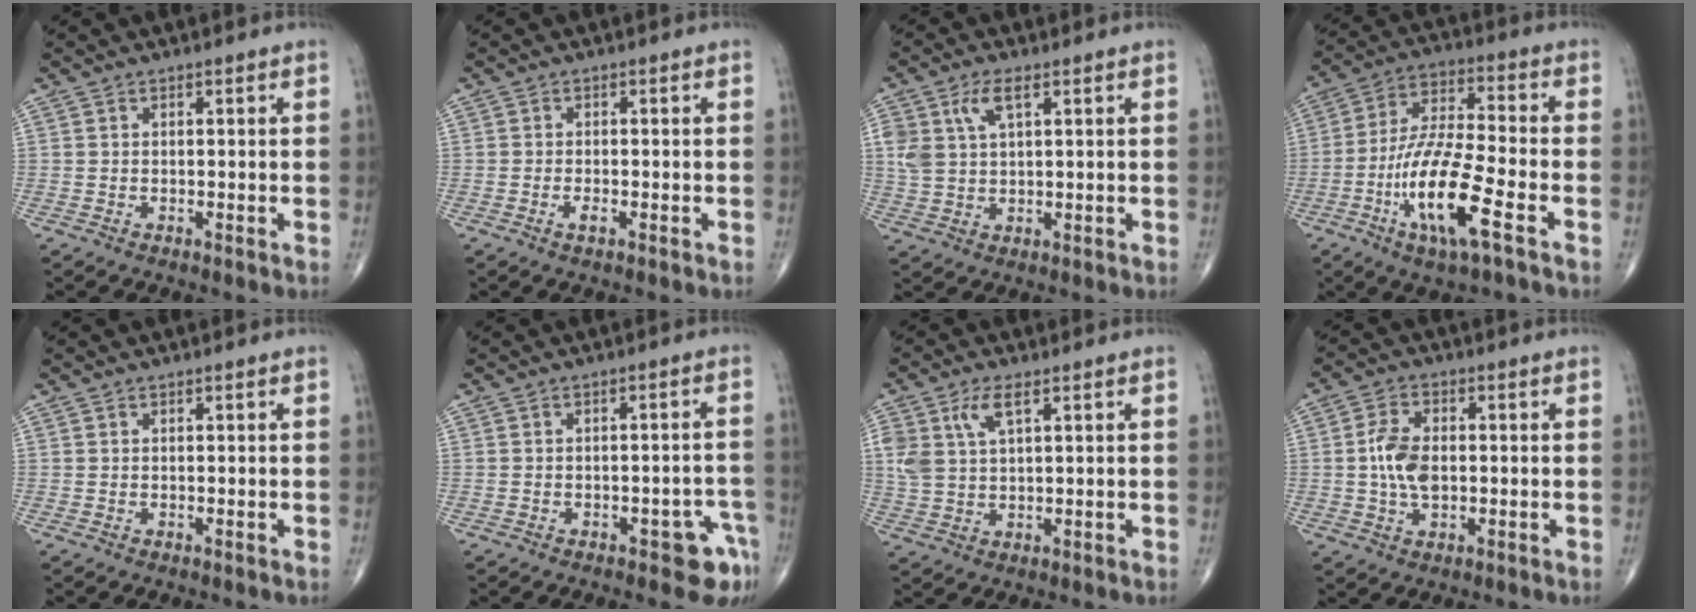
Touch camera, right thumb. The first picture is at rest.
{"total": 1.6, "force": [-0.7, 0.6, 1.3], "torque": [-0.024, 0.000, -0.014]}
{"total": 6.3, "force": [2.8, 3.0, 4.8], "torque": [-0.101, -0.001, 0.058]}
{"total": 15.0, "force": [-6.2, 3.4, 13.2], "torque": [-0.274, 0.024, -0.117]}
{"total": 0.0}
{"total": 6.2, "force": [-3.5, 2.7, 4.3], "torque": [-0.026, 0.028, -0.039]}
{"total": 6.3, "force": [2.8, 2.9, 4.9], "torque": [-0.106, -0.003, 0.059]}
{"total": 7.2, "force": [-0.1, 4.2, 5.9], "torque": [-0.111, 0.005, -0.005]}